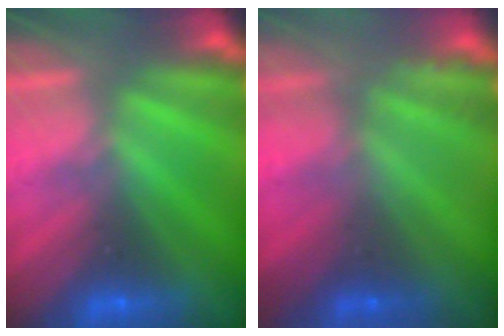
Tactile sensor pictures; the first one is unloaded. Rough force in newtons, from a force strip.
{"total": 2.2}